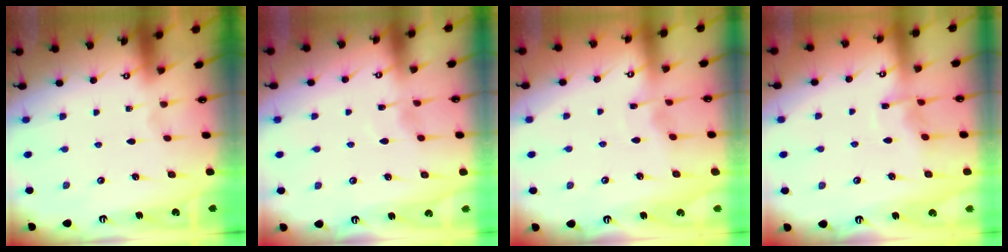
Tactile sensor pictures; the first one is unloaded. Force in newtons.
{"total": 4.4, "press": 4.3, "slide": 0.6}
{"total": 2.6, "press": 2.6, "slide": 0.2}
{"total": 5.7, "press": 5.7, "slide": 0.7}